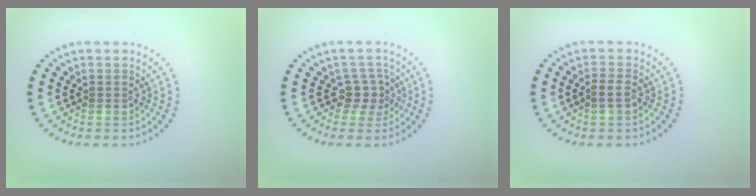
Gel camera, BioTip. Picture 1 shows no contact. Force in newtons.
{"total": 2.2, "press": 1.6, "slide": 1.4}
{"total": 1.4, "press": 1.3, "slide": 0.6}